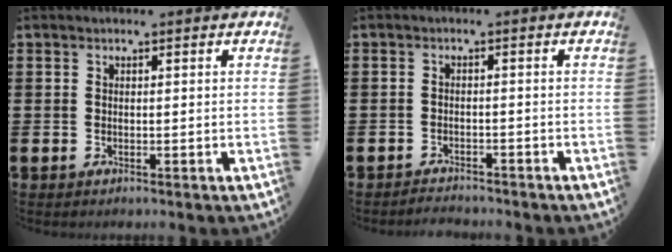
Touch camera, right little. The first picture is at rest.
{"total": 1.6, "force": [-1.6, 0.0, -0.2], "torque": [-0.002, 0.005, -0.034]}